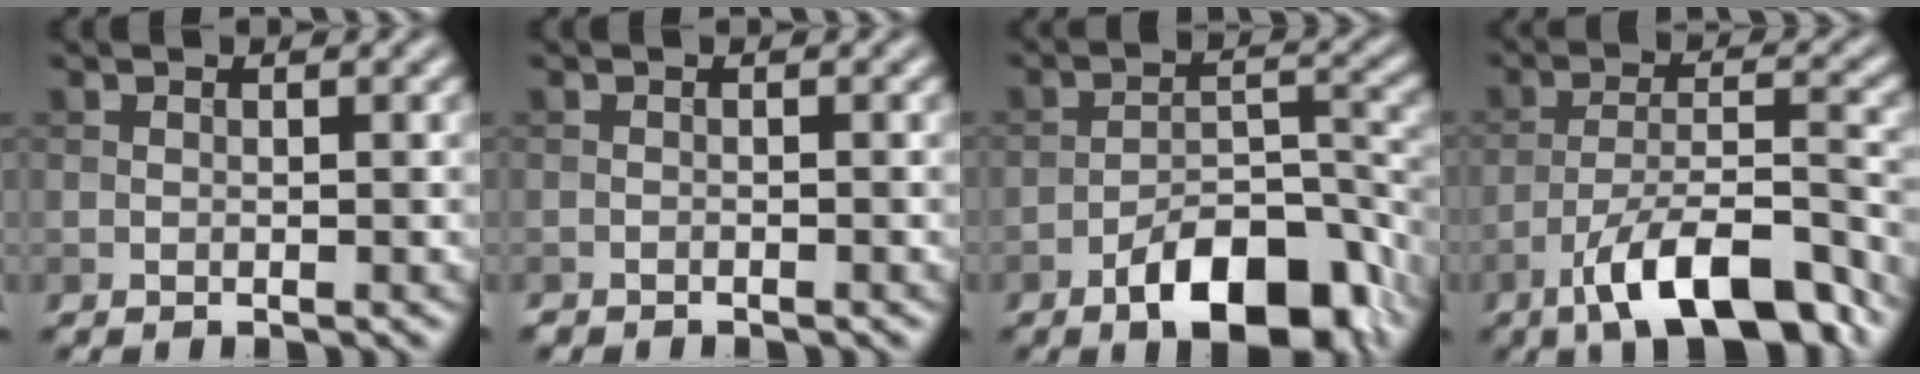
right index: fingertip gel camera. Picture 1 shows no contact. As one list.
[{"total": 0.9, "force": [-0.9, 0.1, 0.0], "torque": [0.001, -0.003, -0.017]}, {"total": 9.4, "force": [-5.9, 3.6, 6.3], "torque": [-0.094, 0.007, -0.101]}, {"total": 10.8, "force": [-7.3, 3.3, 7.3], "torque": [-0.115, 0.009, -0.128]}]